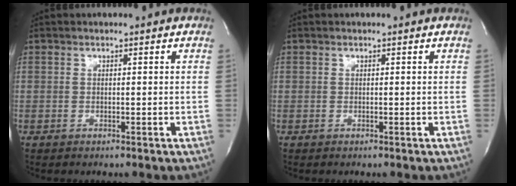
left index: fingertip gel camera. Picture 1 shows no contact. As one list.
[{"total": 0.0}]